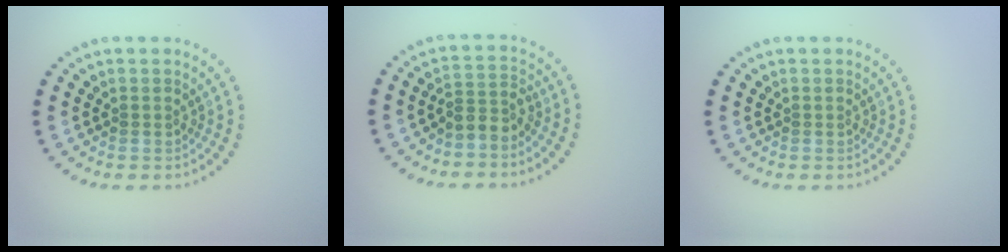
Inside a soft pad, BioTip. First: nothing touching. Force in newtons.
{"total": 2.4, "press": 1.7, "slide": 1.7}
{"total": 0.0}